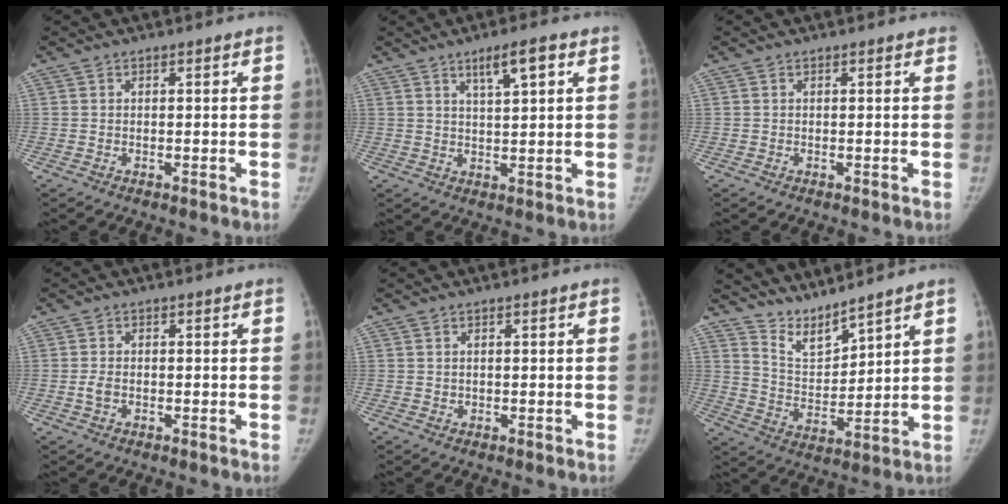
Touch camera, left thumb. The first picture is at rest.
{"total": 5.7, "force": [3.0, 1.1, 4.7], "torque": [-0.072, -0.010, 0.051]}
{"total": 0.5, "force": [0.4, 0.3, 0.2], "torque": [-0.001, 0.000, 0.000]}
{"total": 2.1, "force": [-0.5, 1.4, 1.4], "torque": [-0.024, 0.006, -0.010]}
{"total": 0.5, "force": [0.2, 0.5, 0.1], "torque": [0.007, 0.001, 0.002]}
{"total": 7.4, "force": [7.1, 0.9, 1.8], "torque": [-0.027, -0.061, 0.150]}